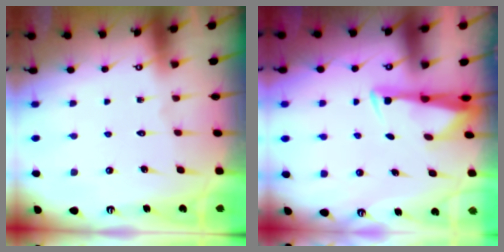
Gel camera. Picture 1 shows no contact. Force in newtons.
{"total": 3.2, "press": 3.1, "slide": 0.9}